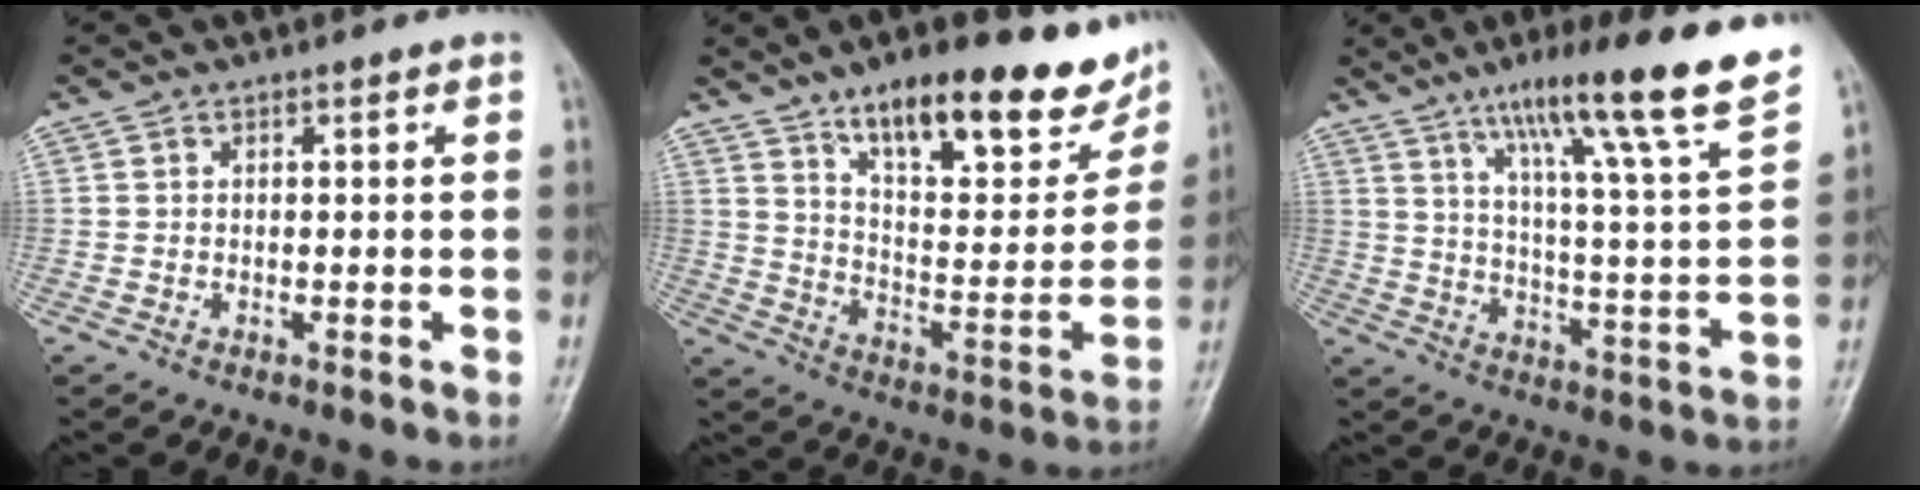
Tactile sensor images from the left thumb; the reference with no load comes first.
{"total": 22.8, "force": [15.6, 7.7, 14.8], "torque": [-0.160, -0.072, 0.240]}
{"total": 21.0, "force": [14.3, 0.7, 15.4], "torque": [-0.213, -0.062, 0.215]}